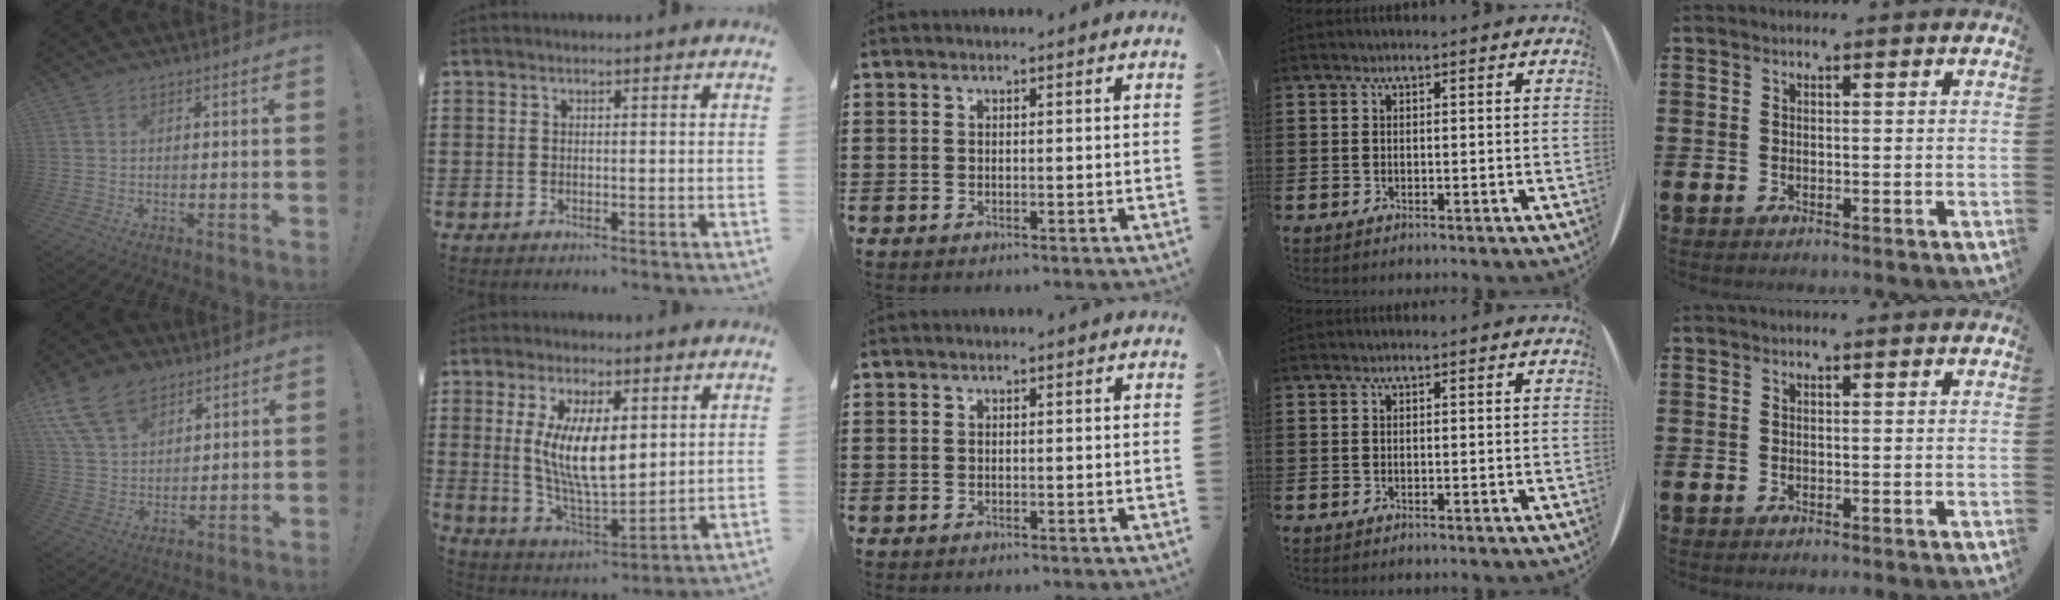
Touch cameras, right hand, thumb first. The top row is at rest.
{"thumb": {"total": 14.8, "force": [9.1, 9.2, 7.2], "torque": [-0.143, -0.041, 0.173]}, "index": {"total": 9.9, "force": [2.0, 3.8, 8.9], "torque": [-0.178, 0.006, 0.036]}}